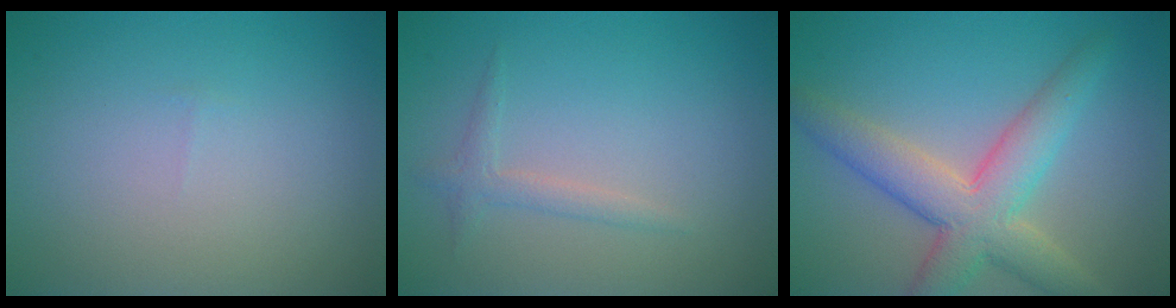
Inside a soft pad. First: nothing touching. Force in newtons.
{"total": 1.4, "press": 1.4, "slide": 0.1}
{"total": 6.3, "press": 6.3, "slide": 0.3}